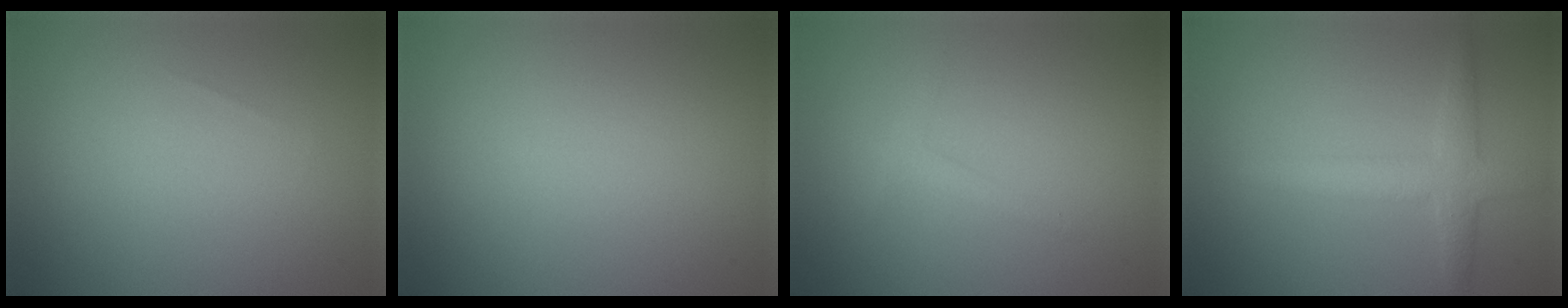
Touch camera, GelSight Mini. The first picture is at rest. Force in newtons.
{"total": 0.0}
{"total": 1.0, "press": 1.0, "slide": 0.1}
{"total": 3.1, "press": 3.1, "slide": 0.1}